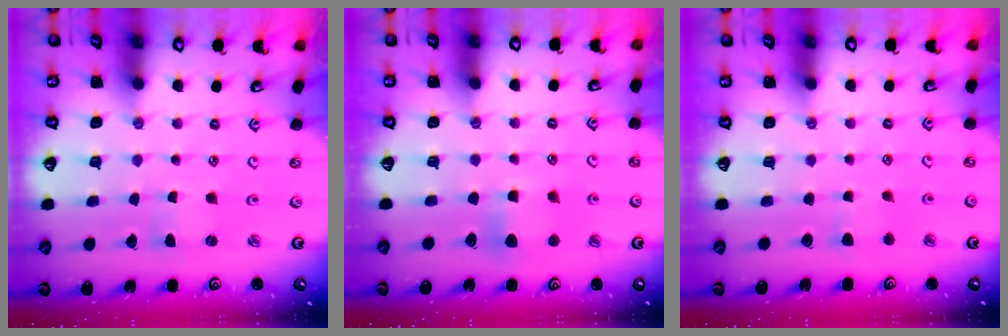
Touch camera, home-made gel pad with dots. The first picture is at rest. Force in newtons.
{"total": 7.1, "press": 7.0, "slide": 0.9}
{"total": 4.0, "press": 3.9, "slide": 0.4}